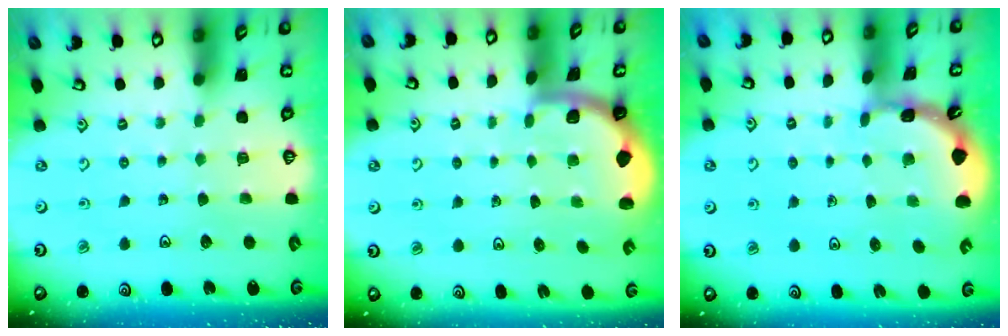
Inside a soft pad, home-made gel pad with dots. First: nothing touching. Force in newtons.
{"total": 1.4, "press": 1.4, "slide": 0.1}
{"total": 1.7, "press": 1.7, "slide": 0.1}